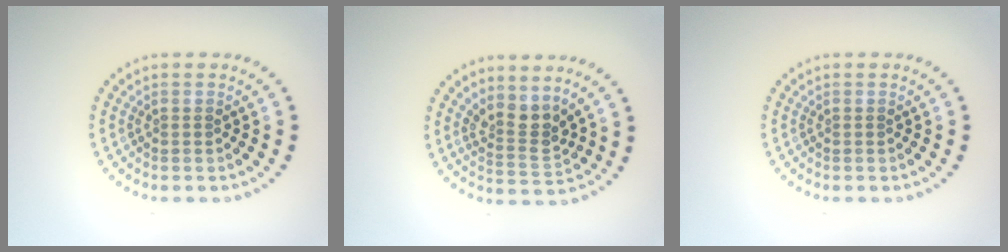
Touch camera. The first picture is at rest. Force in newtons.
{"total": 2.7, "press": 2.0, "slide": 1.8}
{"total": 0.0}